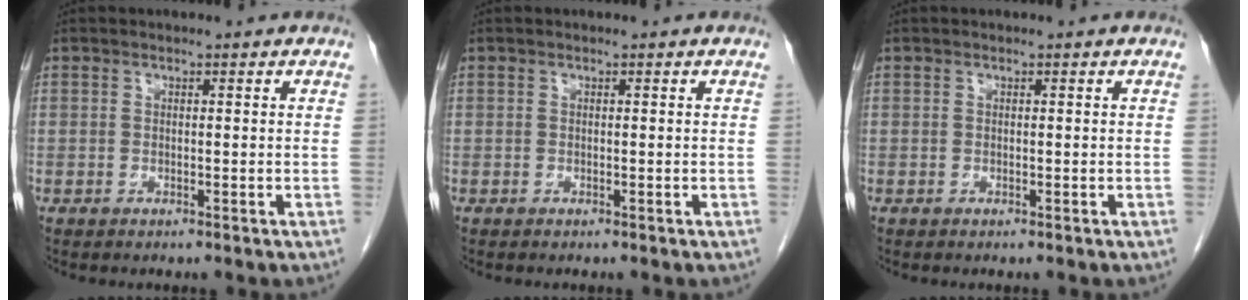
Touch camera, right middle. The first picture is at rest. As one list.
[{"total": 0.0}, {"total": 0.0}]